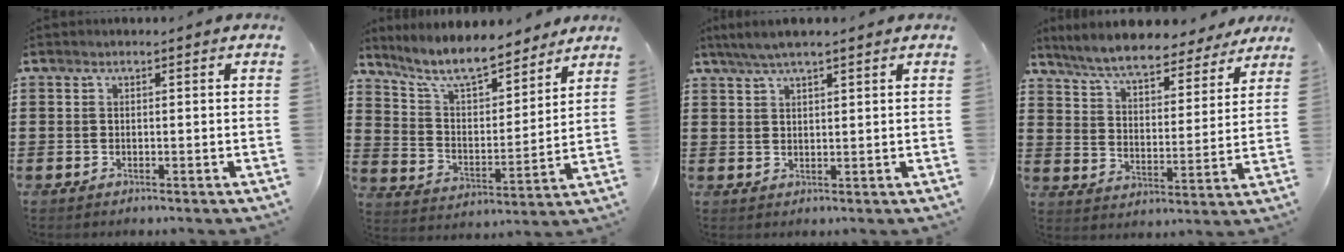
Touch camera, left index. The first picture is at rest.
{"total": 9.4, "force": [8.2, 1.4, 4.3], "torque": [-0.114, -0.043, 0.145]}
{"total": 3.3, "force": [2.5, 0.5, 2.2], "torque": [-0.046, 0.003, 0.046]}
{"total": 7.7, "force": [7.2, 0.6, 2.9], "torque": [-0.086, -0.037, 0.126]}